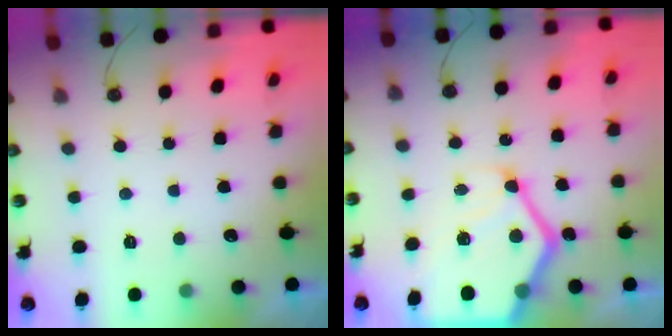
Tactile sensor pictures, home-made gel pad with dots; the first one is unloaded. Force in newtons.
{"total": 19.0, "press": 18.9, "slide": 1.9}